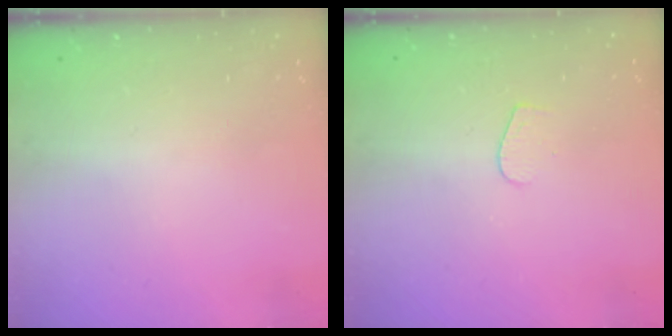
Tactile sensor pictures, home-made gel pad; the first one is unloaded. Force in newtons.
{"total": 3.7, "press": 3.7, "slide": 0.3}